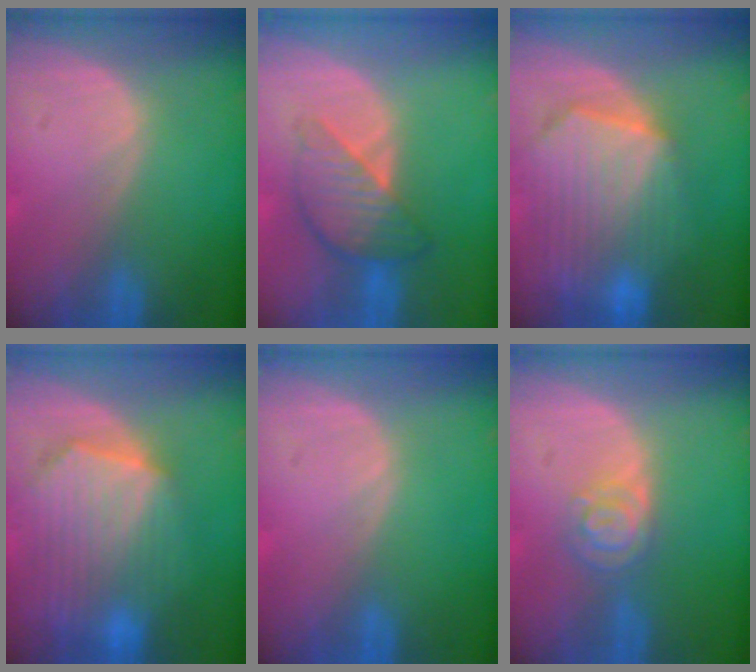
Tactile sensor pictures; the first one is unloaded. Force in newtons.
{"total": 6.0, "press": 6.0, "slide": 0.4}
{"total": 10.5, "press": 9.2, "slide": 5.1}
{"total": 10.4, "press": 9.1, "slide": 5.1}
{"total": 0.0}
{"total": 4.6, "press": 4.0, "slide": 2.3}